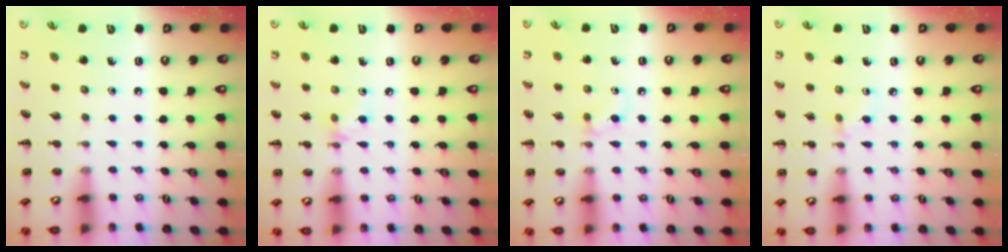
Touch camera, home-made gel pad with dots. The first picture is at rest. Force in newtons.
{"total": 5.5, "press": 5.3, "slide": 1.7}
{"total": 3.6, "press": 3.3, "slide": 1.5}
{"total": 2.6, "press": 2.4, "slide": 1.0}